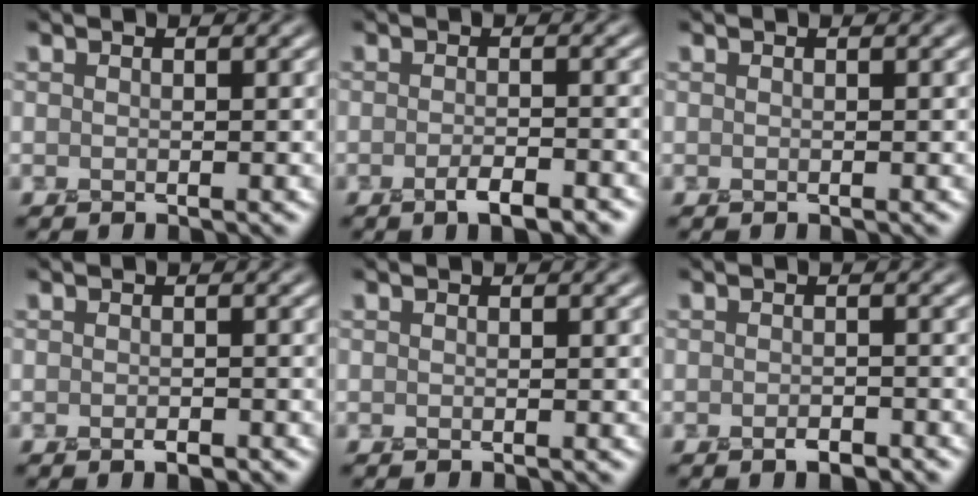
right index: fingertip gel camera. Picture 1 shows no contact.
{"total": 2.5, "force": [-1.7, 0.7, 1.8], "torque": [-0.032, -0.008, -0.027]}
{"total": 0.0}
{"total": 1.1, "force": [-0.6, 0.5, 0.8], "torque": [-0.015, -0.007, -0.010]}
{"total": 0.0}
{"total": 1.5, "force": [-1.0, 0.6, 0.9], "torque": [-0.018, -0.008, -0.017]}